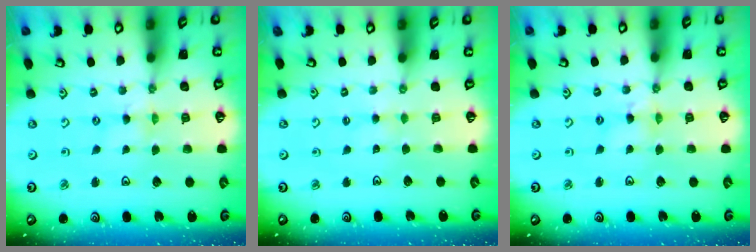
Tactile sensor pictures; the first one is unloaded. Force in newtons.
{"total": 1.4, "press": 1.4, "slide": 0.3}
{"total": 3.0, "press": 3.0, "slide": 0.3}